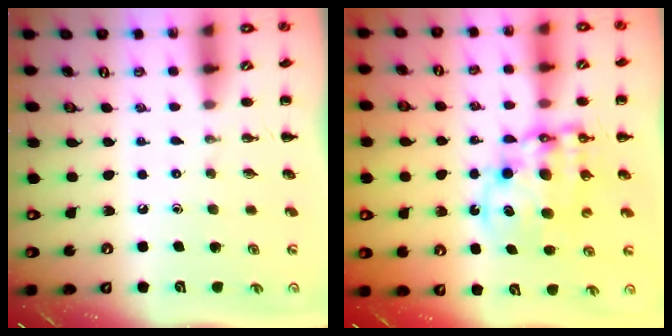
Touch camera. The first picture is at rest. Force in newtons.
{"total": 12.4, "press": 12.1, "slide": 2.9}